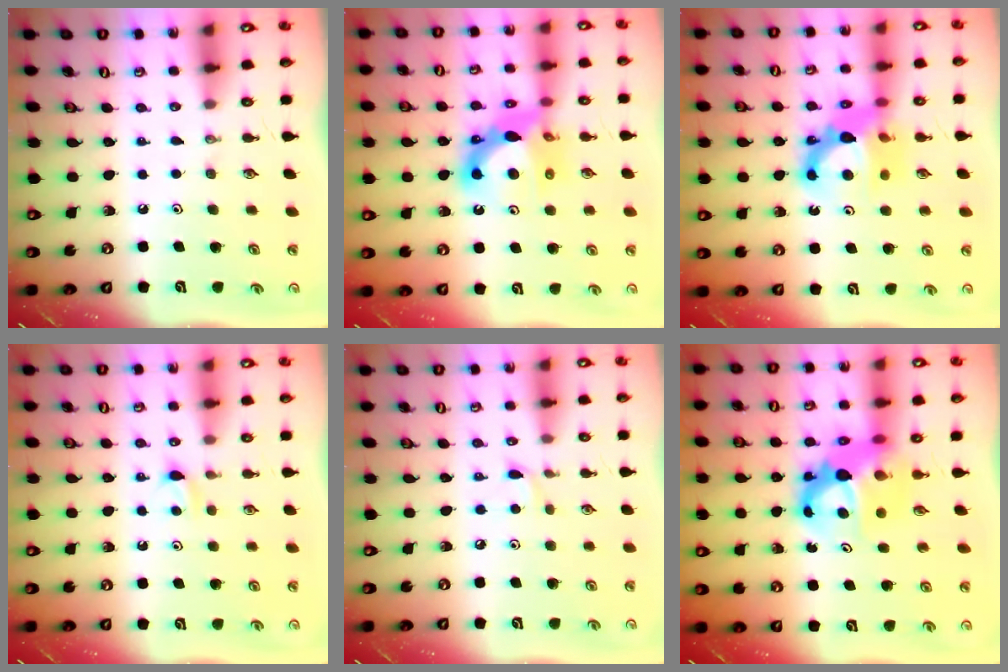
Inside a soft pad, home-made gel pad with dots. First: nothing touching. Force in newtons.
{"total": 12.4, "press": 12.2, "slide": 2.4}
{"total": 11.8, "press": 11.7, "slide": 2.0}
{"total": 3.3, "press": 3.3, "slide": 0.4}
{"total": 4.6, "press": 4.6, "slide": 0.6}
{"total": 9.5, "press": 9.5, "slide": 0.7}